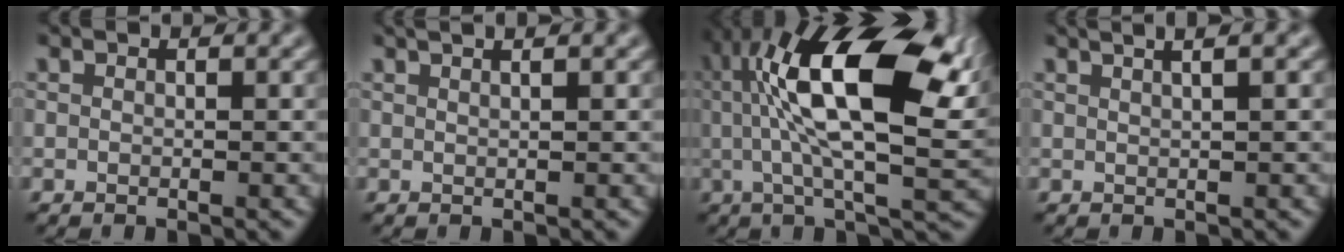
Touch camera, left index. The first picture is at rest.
{"total": 3.9, "force": [2.3, 1.8, 2.5], "torque": [-0.008, 0.027, -0.003]}
{"total": 14.4, "force": [2.4, 4.7, 13.4], "torque": [-0.232, 0.012, 0.036]}
{"total": 4.9, "force": [2.8, 2.2, 3.4], "torque": [-0.016, 0.036, 0.007]}